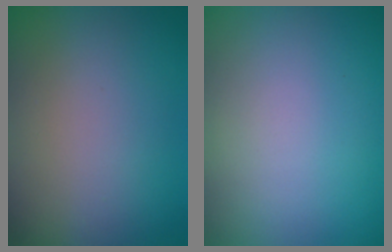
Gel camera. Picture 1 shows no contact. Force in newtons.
{"total": 0.0}